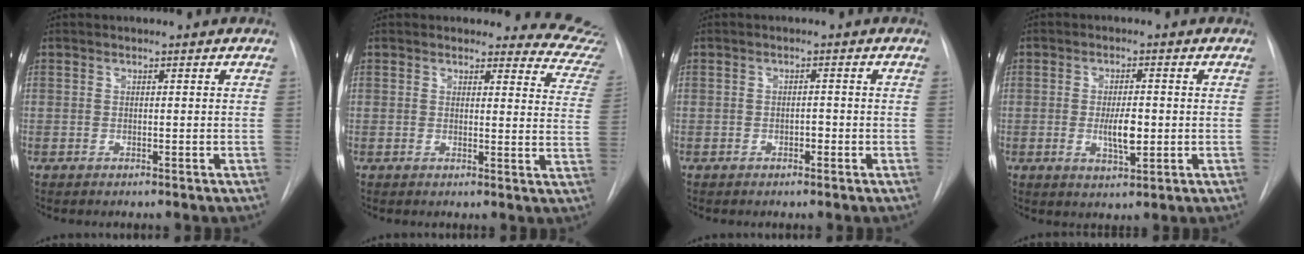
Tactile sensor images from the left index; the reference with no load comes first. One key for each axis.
{"total": 9.4, "fx": 9.2, "fy": 1.9, "fz": -0.2, "tx": 0.048, "ty": -0.097, "tz": 0.053}
{"total": 1.7, "fx": -1.4, "fy": 0.5, "fz": 0.7, "tx": -0.010, "ty": -0.002, "tz": -0.020}
{"total": 4.9, "fx": -1.5, "fy": 1.4, "fz": 4.5, "tx": -0.080, "ty": -0.010, "tz": -0.018}